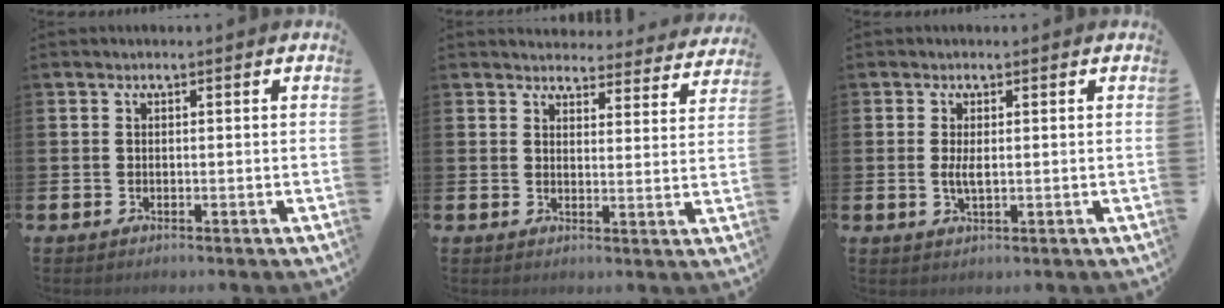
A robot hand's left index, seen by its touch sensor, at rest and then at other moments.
{"total": 4.0, "force": [3.9, 1.0, 0.2], "torque": [-0.002, -0.032, 0.065]}
{"total": 2.0, "force": [0.1, 0.7, 1.9], "torque": [-0.023, -0.005, -0.002]}